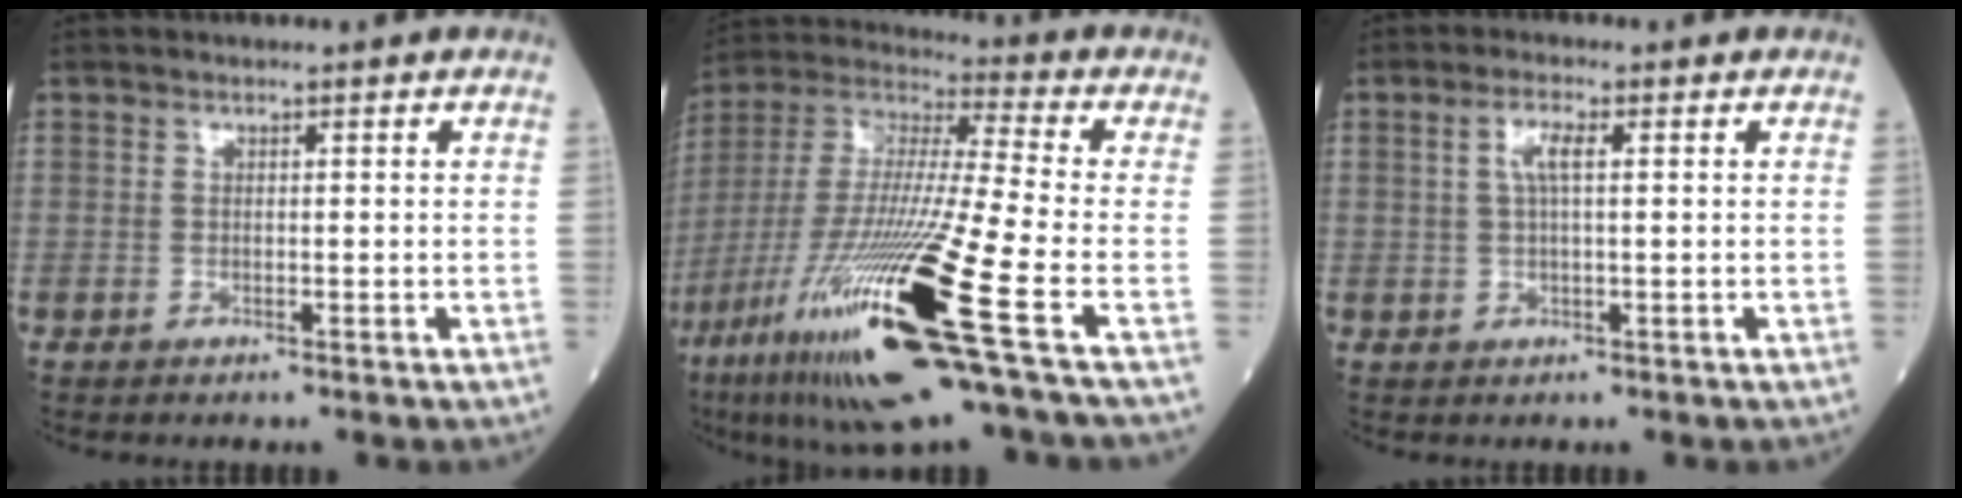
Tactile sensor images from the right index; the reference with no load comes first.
{"total": 24.6, "force": [-10.3, 0.8, 22.3], "torque": [-0.447, -0.059, -0.193]}
{"total": 3.0, "force": [0.9, 0.5, 2.8], "torque": [-0.061, 0.007, 0.018]}